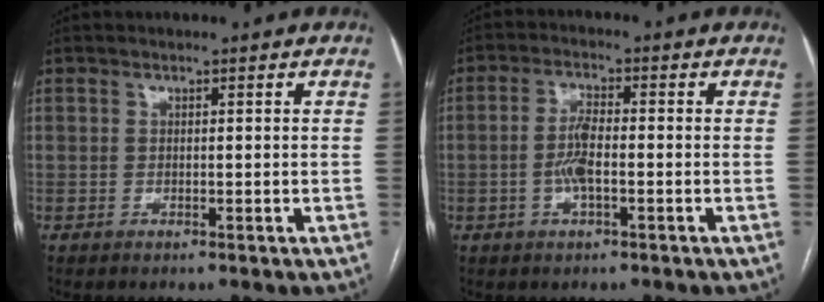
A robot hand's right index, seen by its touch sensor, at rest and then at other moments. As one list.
[{"total": 4.4, "force": [-0.9, 1.1, 4.1], "torque": [-0.089, 0.005, -0.018]}]